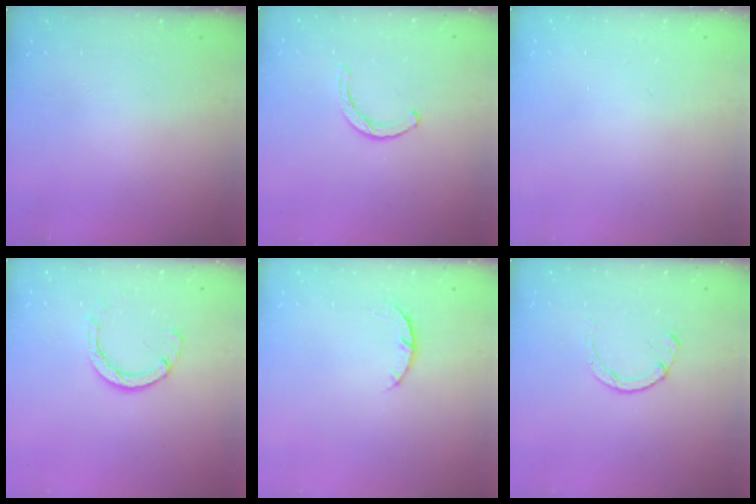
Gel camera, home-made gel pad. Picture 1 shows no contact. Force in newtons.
{"total": 2.3, "press": 2.3, "slide": 0.4}
{"total": 2.6, "press": 2.6, "slide": 0.2}
{"total": 5.5, "press": 5.5, "slide": 0.6}
{"total": 4.0, "press": 4.0, "slide": 0.5}
{"total": 2.3, "press": 2.3, "slide": 0.5}